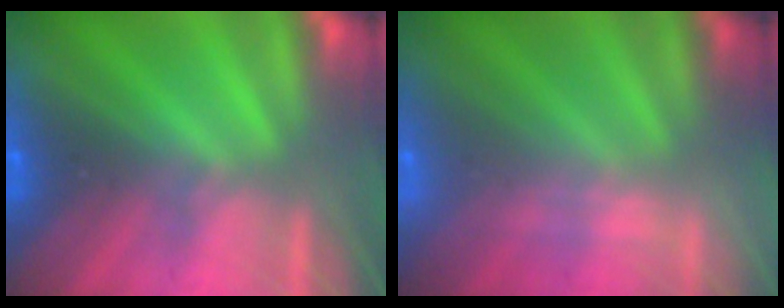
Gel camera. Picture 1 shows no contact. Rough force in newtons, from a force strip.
{"total": 2.0}